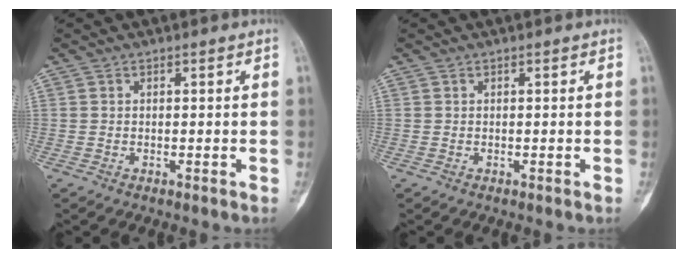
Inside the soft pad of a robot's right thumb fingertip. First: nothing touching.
{"total": 0.0}